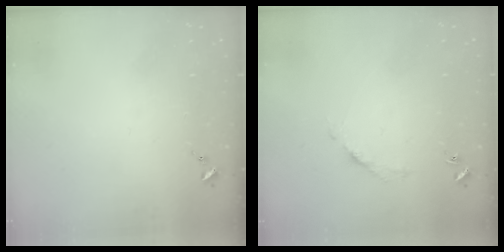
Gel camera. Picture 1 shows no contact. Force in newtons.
{"total": 2.7, "press": 2.7, "slide": 0.4}